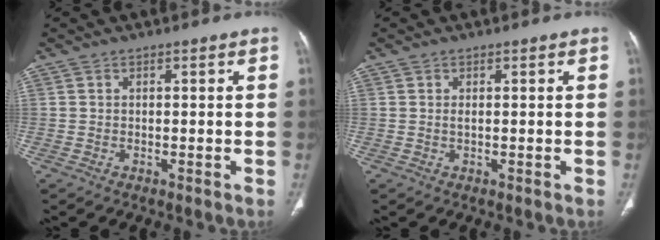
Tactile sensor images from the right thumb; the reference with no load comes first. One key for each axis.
{"total": 0.6, "fx": 0.1, "fy": 0.2, "fz": 0.5, "tx": -0.015, "ty": -0.002, "tz": 0.002}